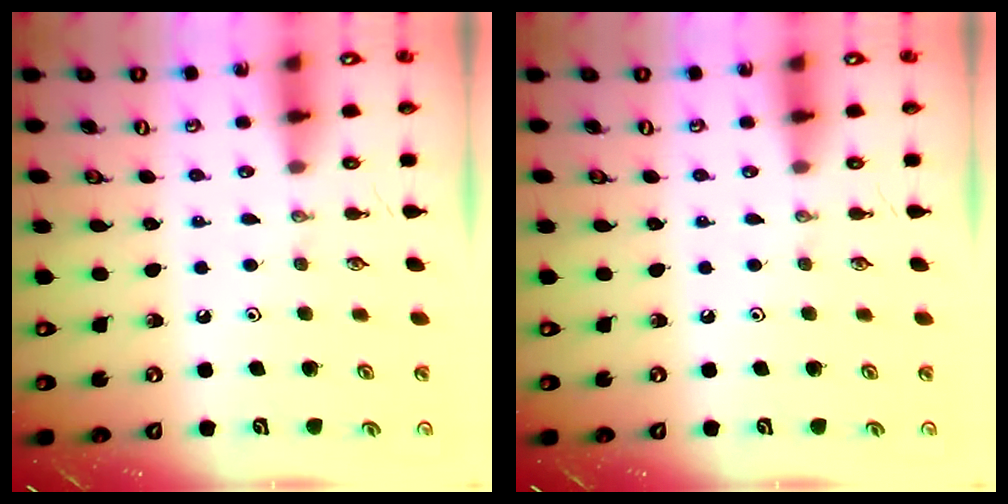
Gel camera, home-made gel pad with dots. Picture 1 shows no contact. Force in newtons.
{"total": 0.0}